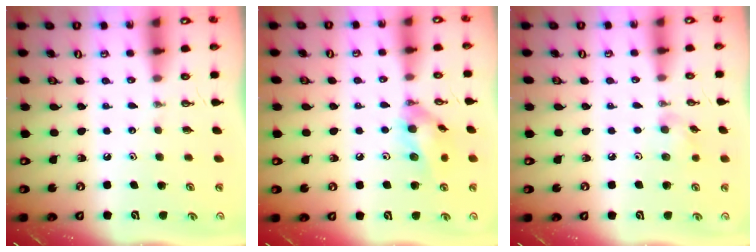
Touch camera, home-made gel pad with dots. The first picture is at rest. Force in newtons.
{"total": 11.3, "press": 11.1, "slide": 1.9}
{"total": 5.8, "press": 5.7, "slide": 1.1}